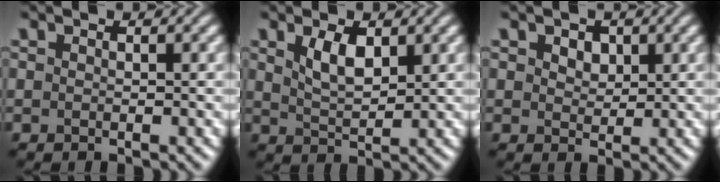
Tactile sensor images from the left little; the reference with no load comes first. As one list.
[{"total": 2.9, "force": [1.4, 1.3, 2.2], "torque": [-0.048, -0.002, 0.031]}, {"total": 2.5, "force": [1.2, 1.7, 1.4], "torque": [-0.023, 0.010, 0.008]}]